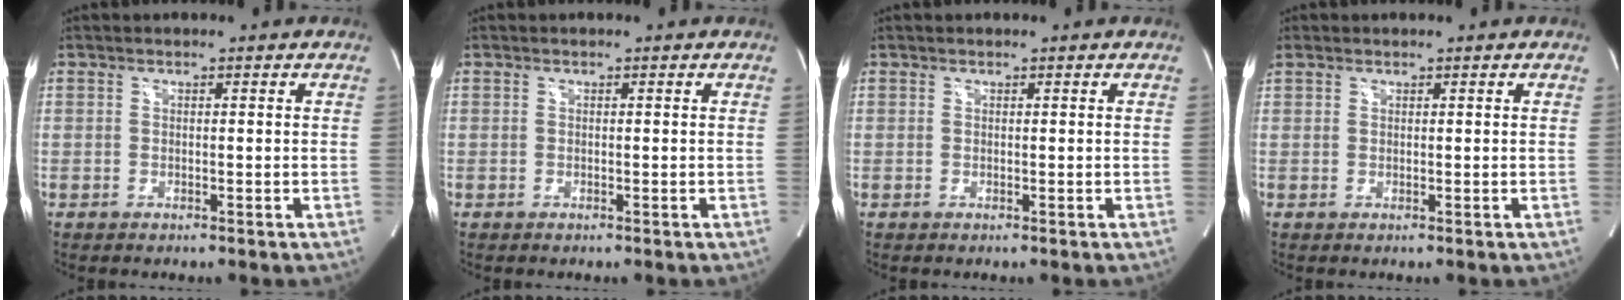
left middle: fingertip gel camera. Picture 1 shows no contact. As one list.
[{"total": 0.0}, {"total": 0.0}, {"total": 1.2, "force": [1.1, 0.5, 0.1], "torque": [-0.012, 0.014, 0.025]}]